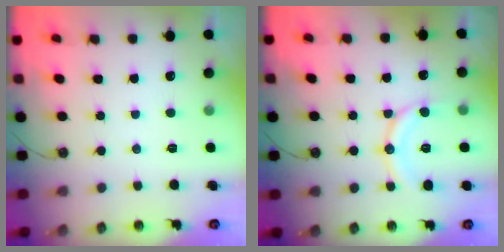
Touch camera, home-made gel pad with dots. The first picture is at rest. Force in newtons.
{"total": 11.9, "press": 11.8, "slide": 1.2}